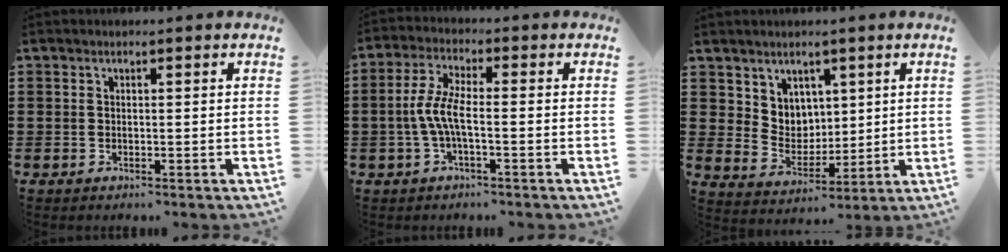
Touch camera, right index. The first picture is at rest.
{"total": 5.5, "force": [-1.4, 1.5, 5.1], "torque": [-0.126, -0.007, -0.037]}
{"total": 5.7, "force": [3.6, 4.4, 0.5], "torque": [-0.030, -0.008, 0.068]}